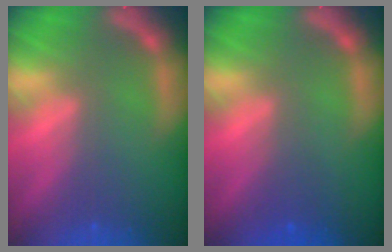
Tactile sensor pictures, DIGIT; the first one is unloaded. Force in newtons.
{"total": 1.5}